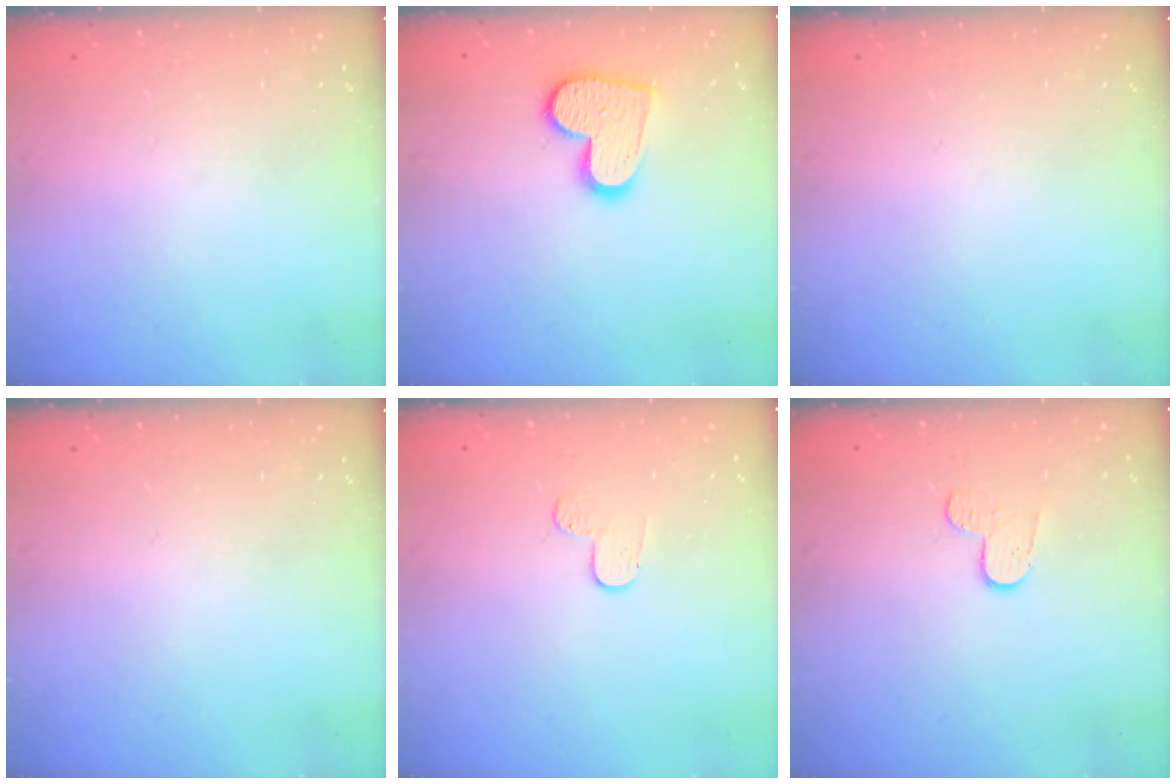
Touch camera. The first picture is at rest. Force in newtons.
{"total": 12.7, "press": 12.6, "slide": 1.0}
{"total": 0.0}
{"total": 0.0}
{"total": 4.0, "press": 3.9, "slide": 0.4}
{"total": 5.5, "press": 5.5, "slide": 0.5}